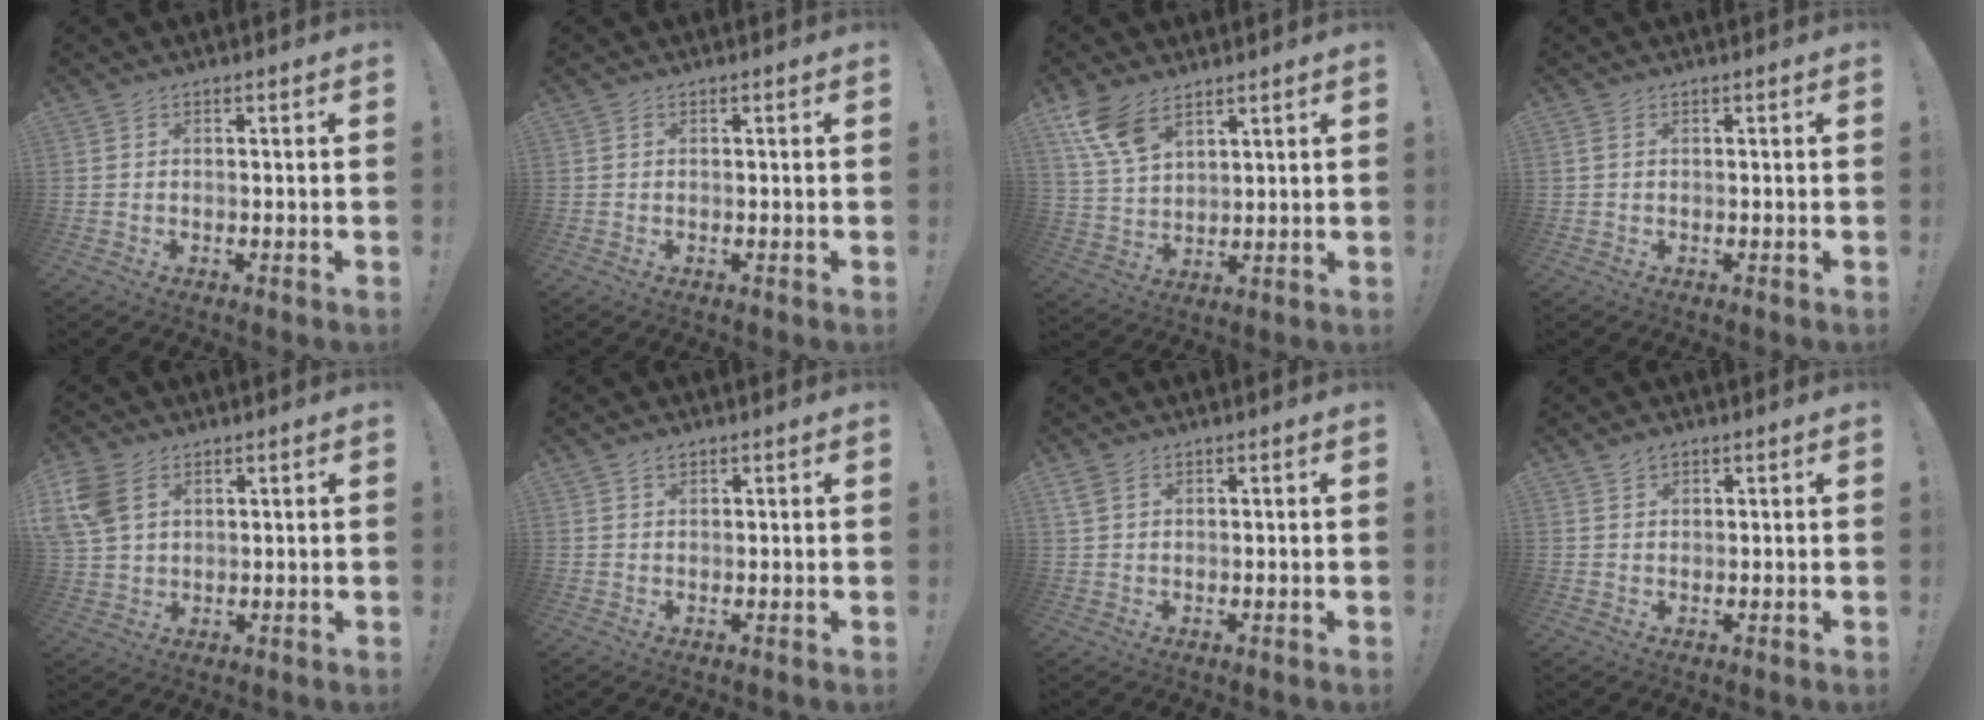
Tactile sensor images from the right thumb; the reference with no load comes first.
{"total": 0.0}
{"total": 10.2, "force": [6.7, 4.8, 5.9], "torque": [-0.117, -0.026, 0.133]}
{"total": 0.6, "force": [0.2, 0.2, 0.5], "torque": [-0.011, 0.002, 0.004]}
{"total": 9.7, "force": [3.8, 6.9, 5.6], "torque": [-0.112, 0.001, 0.079]}
{"total": 1.4, "force": [1.0, 0.7, 0.5], "torque": [-0.006, 0.000, 0.019]}
{"total": 2.9, "force": [1.6, 1.5, 1.9], "torque": [-0.037, 0.002, 0.032]}
{"total": 1.5, "force": [1.3, 0.8, 0.4], "torque": [0.000, -0.005, 0.022]}